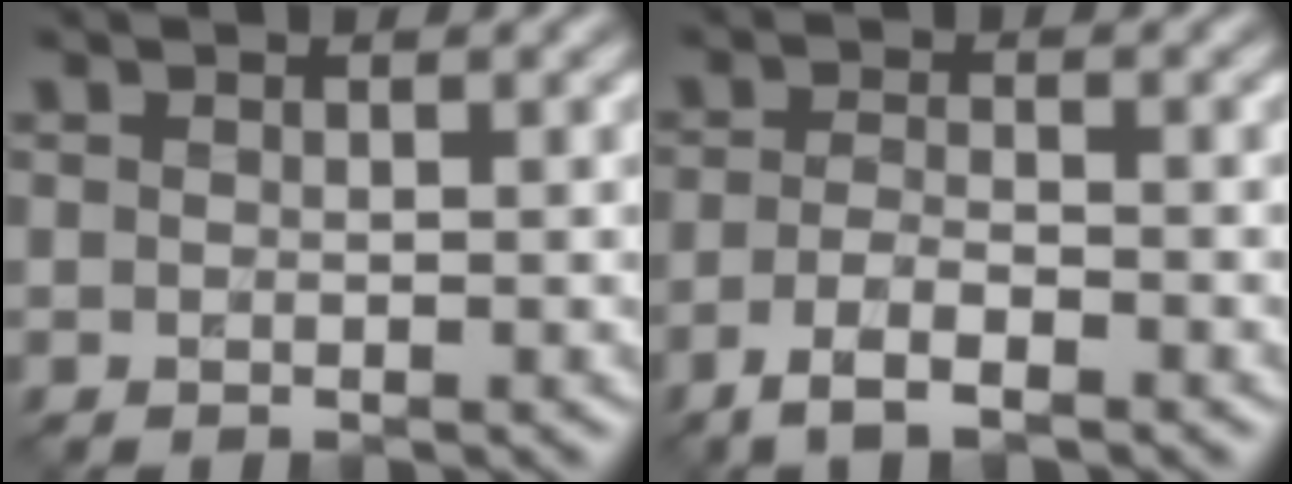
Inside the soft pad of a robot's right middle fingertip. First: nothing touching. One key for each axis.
{"total": 3.2, "fx": -2.0, "fy": 0.9, "fz": 2.4, "tx": -0.052, "ty": -0.003, "tz": -0.043}